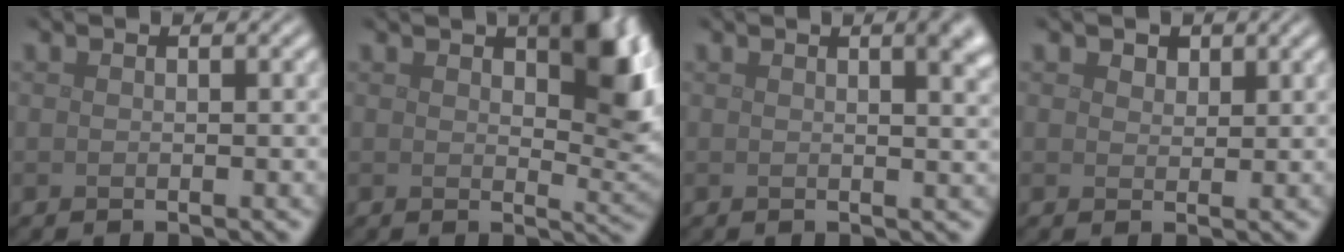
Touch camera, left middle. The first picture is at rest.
{"total": 7.4, "force": [2.7, 3.4, 6.0], "torque": [-0.075, -0.002, 0.044]}
{"total": 4.5, "force": [1.8, 1.9, 3.7], "torque": [-0.018, 0.012, 0.019]}
{"total": 1.2, "force": [0.8, 0.8, 0.4], "torque": [-0.010, -0.002, 0.013]}